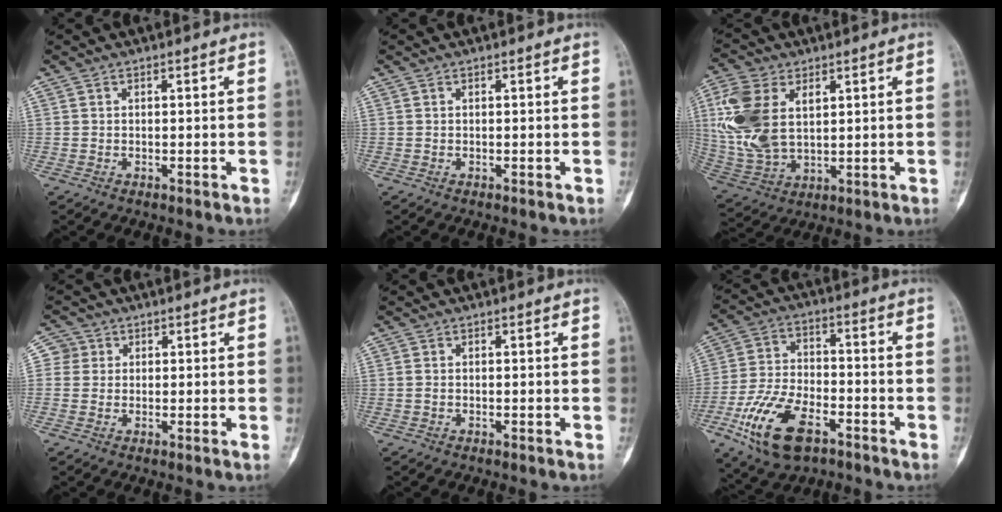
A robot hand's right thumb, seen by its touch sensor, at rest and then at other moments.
{"total": 0.0}
{"total": 15.1, "force": [3.9, 9.4, 11.2], "torque": [-0.241, -0.007, 0.085]}
{"total": 2.9, "force": [0.7, 2.8, 0.2], "torque": [0.016, 0.003, 0.004]}
{"total": 0.7, "force": [0.0, 0.5, 0.5], "torque": [-0.017, 0.001, 0.001]}
{"total": 15.5, "force": [-7.5, 8.1, 10.9], "torque": [-0.209, 0.021, -0.135]}